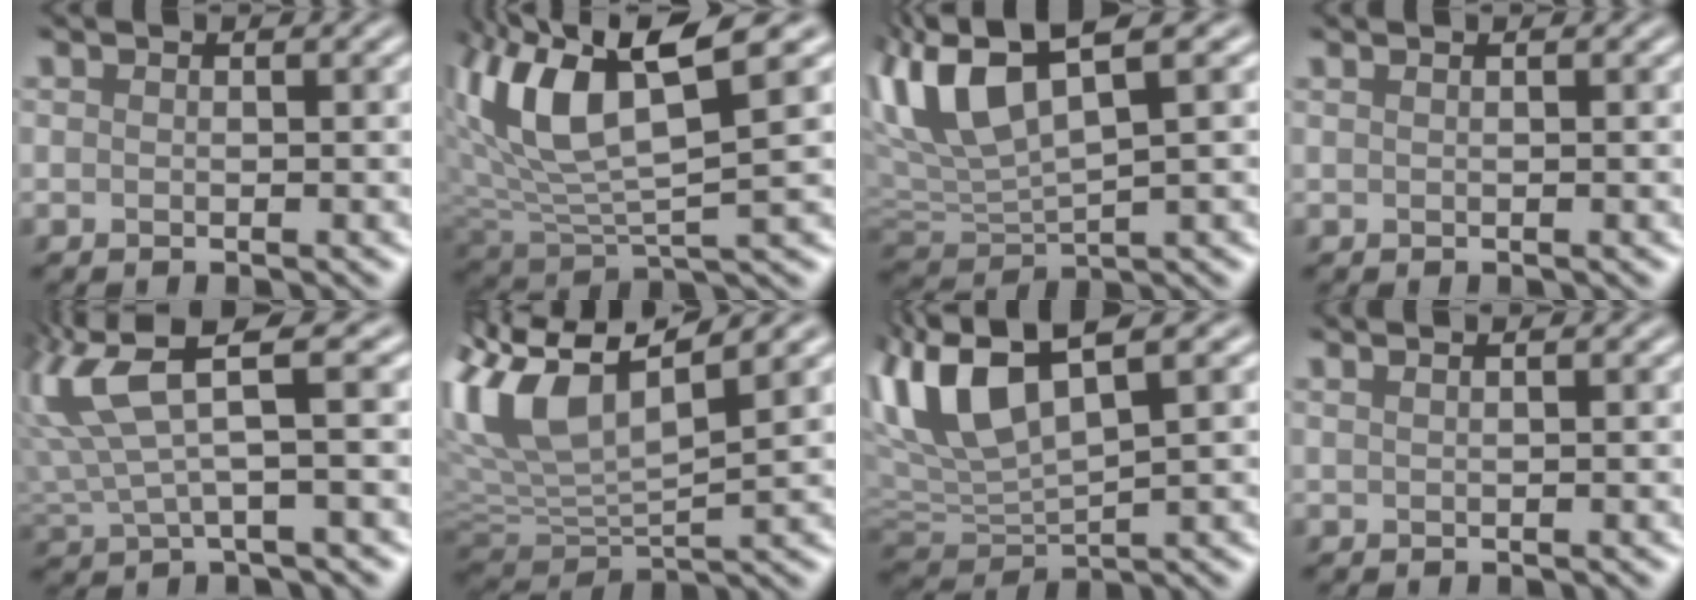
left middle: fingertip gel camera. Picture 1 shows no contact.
{"total": 8.0, "force": [2.9, 2.3, 7.1], "torque": [-0.165, -0.001, 0.080]}
{"total": 5.8, "force": [1.9, 1.9, 5.2], "torque": [-0.129, 0.005, 0.060]}
{"total": 1.9, "force": [1.1, 1.0, 1.1], "torque": [-0.008, 0.020, 0.009]}
{"total": 5.6, "force": [2.3, 0.8, 5.1], "torque": [-0.145, 0.004, 0.070]}
{"total": 8.4, "force": [3.3, 3.0, 7.2], "torque": [-0.181, 0.011, 0.087]}
{"total": 6.4, "force": [1.8, 2.5, 5.6], "torque": [-0.141, 0.007, 0.055]}
{"total": 3.1, "force": [2.1, 1.5, 1.9], "torque": [-0.013, 0.036, 0.018]}